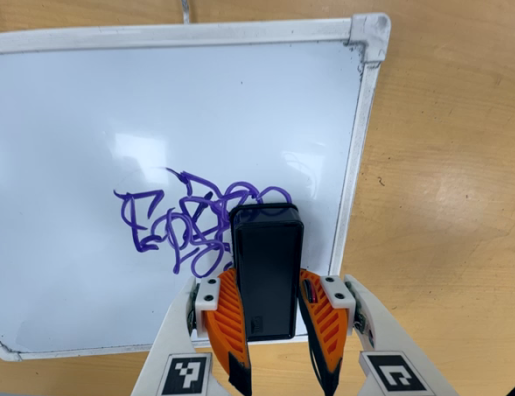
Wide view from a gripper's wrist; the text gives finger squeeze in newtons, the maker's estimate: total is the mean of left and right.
{"total": 12.3, "left": 12.2, "right": 12.4}